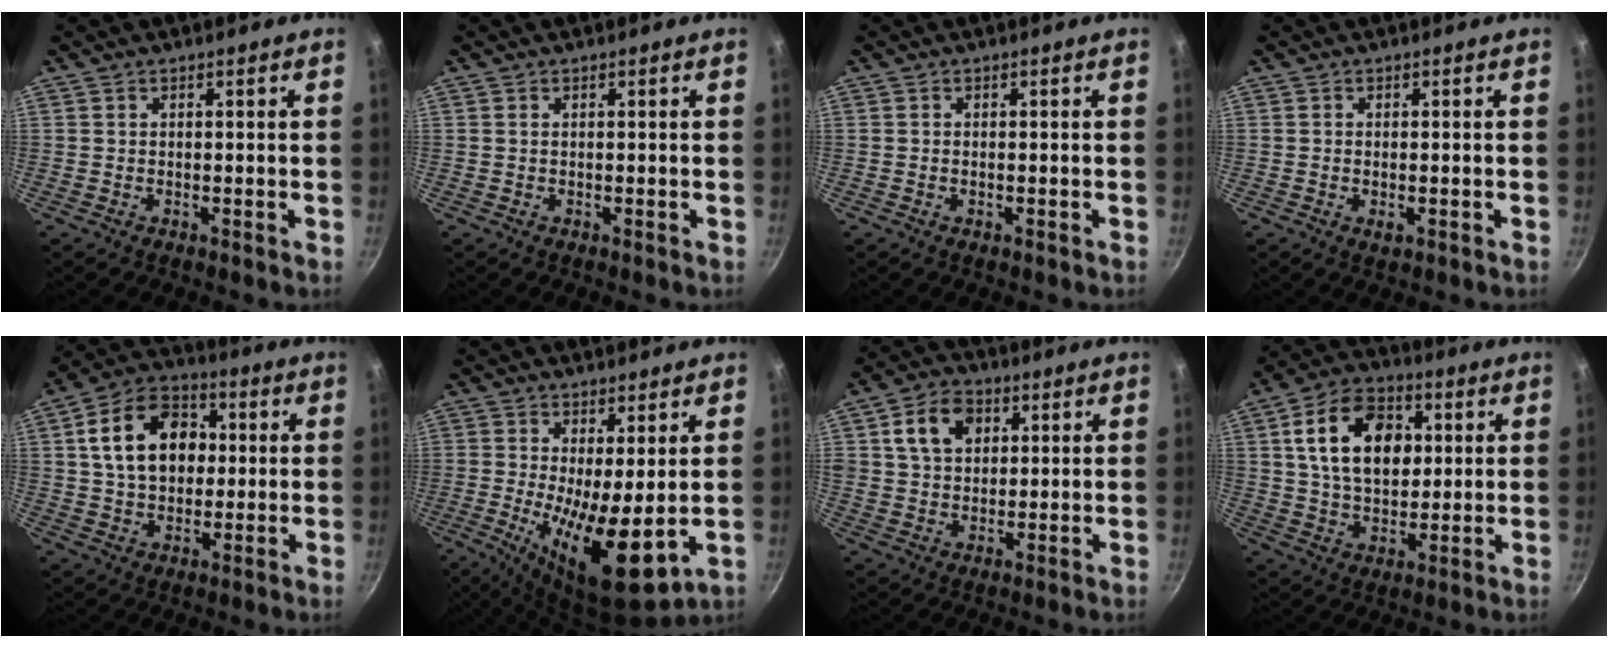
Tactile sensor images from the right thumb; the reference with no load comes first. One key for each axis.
{"total": 0.0}
{"total": 0.6, "fx": -0.2, "fy": 0.2, "fz": 0.5, "tx": -0.008, "ty": 0.002, "tz": -0.003}
{"total": 1.9, "fx": -0.5, "fy": 1.0, "fz": 1.5, "tx": -0.025, "ty": -0.002, "tz": -0.007}
{"total": 15.6, "fx": 2.5, "fy": 11.4, "fz": 10.5, "tx": -0.144, "ty": 0.019, "tz": 0.032}
{"total": 13.7, "fx": -0.3, "fy": 4.5, "fz": 13.0, "tx": -0.213, "ty": -0.024, "tz": 0.005}
{"total": 9.7, "fx": 3.2, "fy": 7.3, "fz": 5.5, "tx": -0.079, "ty": 0.004, "tz": 0.048}
{"total": 16.7, "fx": 3.7, "fy": 11.3, "fz": 11.7, "tx": -0.168, "ty": 0.004, "tz": 0.056}